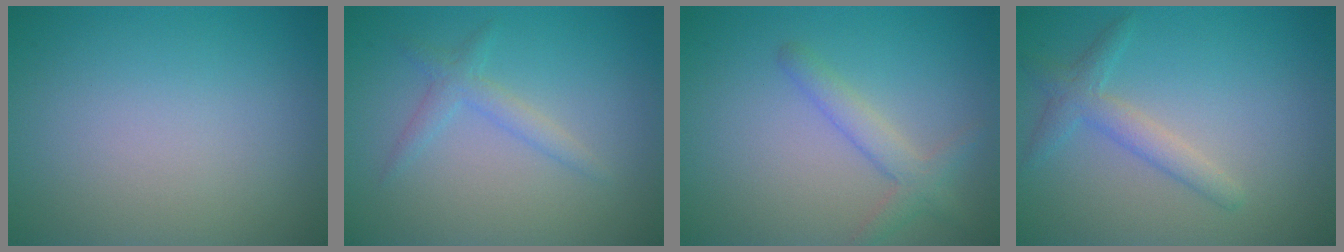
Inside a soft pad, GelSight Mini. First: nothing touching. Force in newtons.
{"total": 1.7, "press": 1.7, "slide": 0.1}
{"total": 2.4, "press": 2.4, "slide": 0.1}
{"total": 2.4, "press": 2.4, "slide": 0.0}